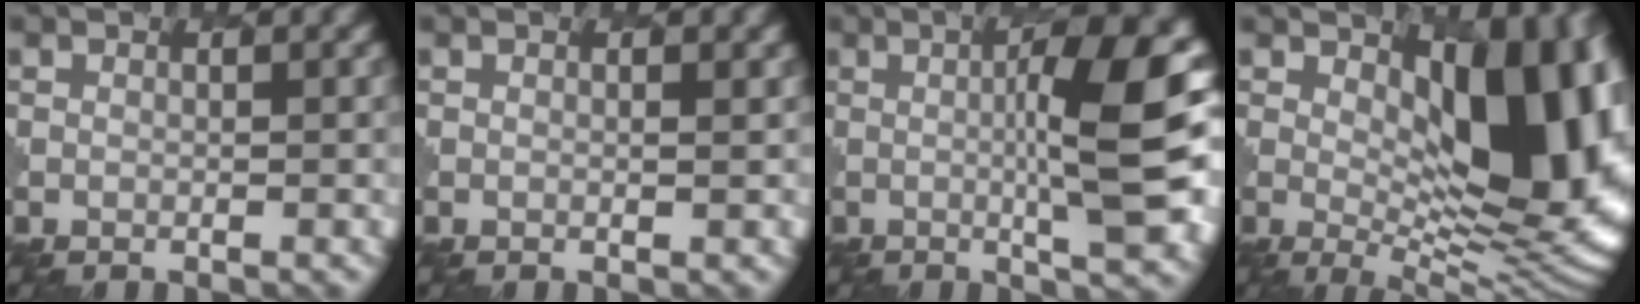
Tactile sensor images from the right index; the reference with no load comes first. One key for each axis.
{"total": 0.7, "fx": 0.3, "fy": 0.2, "fz": 0.6, "tx": -0.003, "ty": -0.002, "tz": 0.006}
{"total": 10.3, "fx": 0.5, "fy": 2.3, "fz": 10.0, "tx": -0.128, "ty": -0.002, "tz": 0.009}
{"total": 13.8, "fx": 2.6, "fy": 6.7, "fz": 11.7, "tx": -0.121, "ty": -0.004, "tz": 0.045}